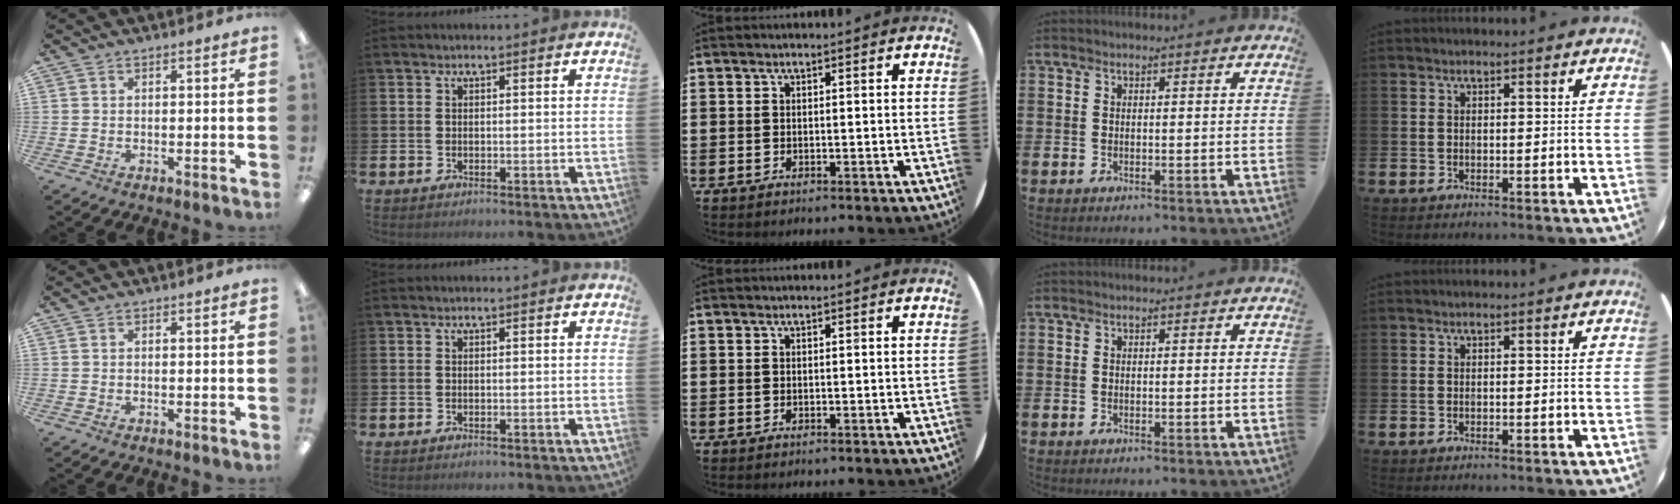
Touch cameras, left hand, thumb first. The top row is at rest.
{}